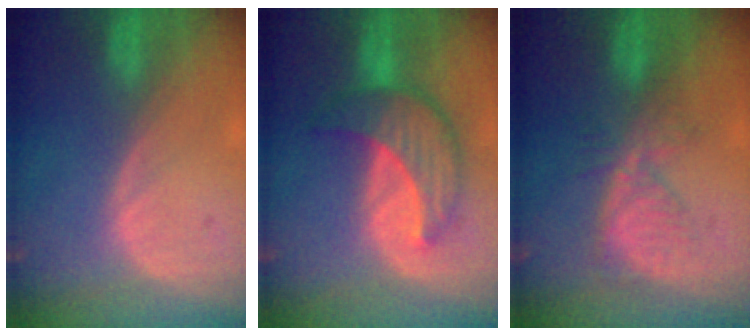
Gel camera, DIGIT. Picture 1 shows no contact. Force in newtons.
{"total": 7.8, "press": 7.6, "slide": 1.8}
{"total": 5.4, "press": 5.3, "slide": 0.6}